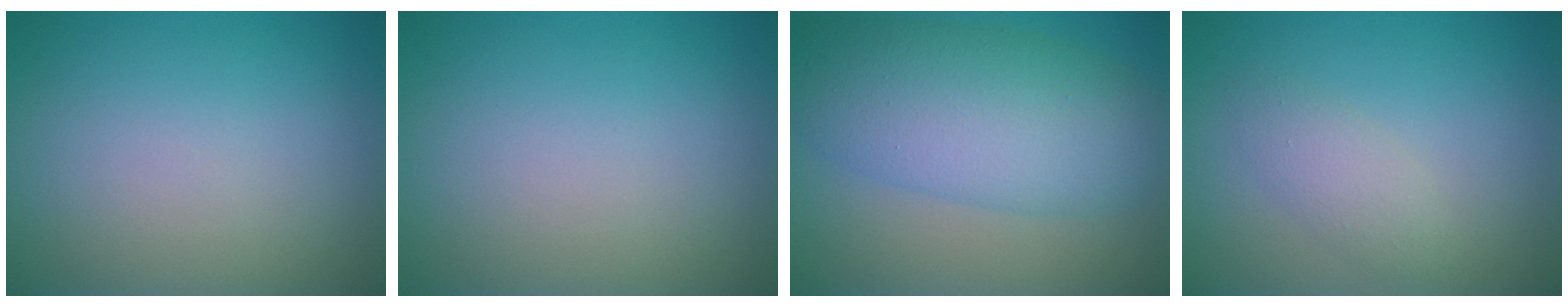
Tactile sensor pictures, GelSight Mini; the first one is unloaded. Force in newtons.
{"total": 0.0}
{"total": 8.6, "press": 8.6, "slide": 0.2}
{"total": 2.0, "press": 2.0, "slide": 0.2}